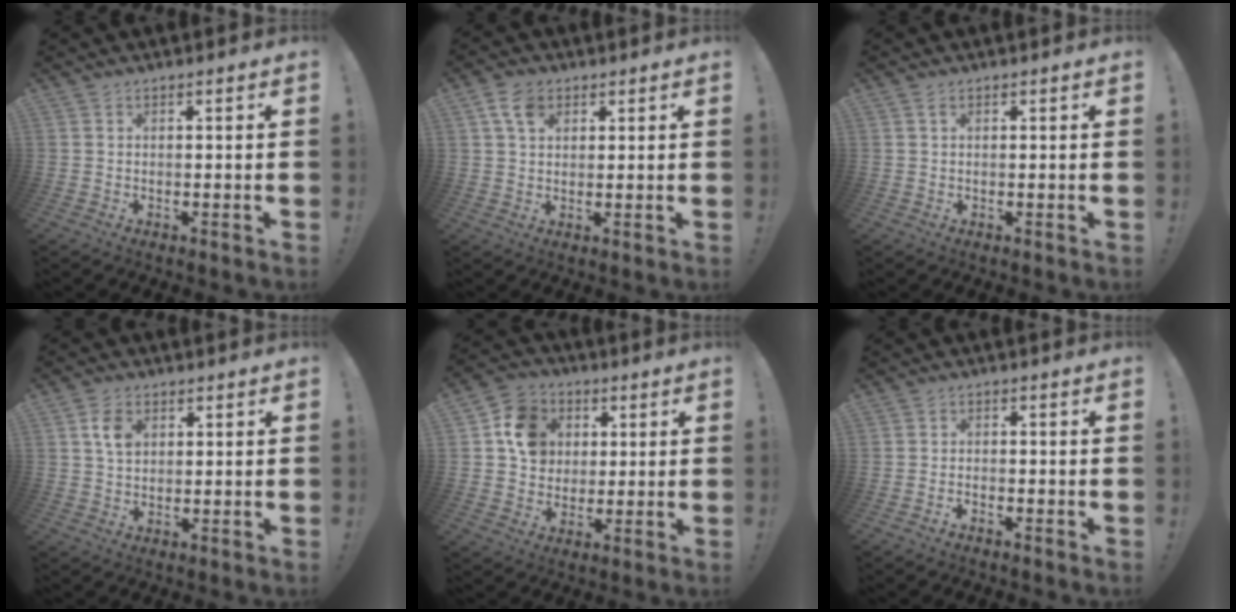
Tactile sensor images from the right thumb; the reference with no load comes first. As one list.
[{"total": 6.3, "force": [2.8, 4.1, 3.9], "torque": [-0.071, 0.001, 0.055]}, {"total": 1.1, "force": [0.5, 0.4, 0.9], "torque": [-0.016, 0.000, 0.008]}, {"total": 5.4, "force": [1.8, 3.7, 3.4], "torque": [-0.054, 0.001, 0.033]}, {"total": 11.9, "force": [2.8, 10.5, 4.9], "torque": [-0.059, -0.002, 0.057]}, {"total": 1.6, "force": [-1.5, 0.2, 0.4], "torque": [-0.010, 0.004, -0.026]}]